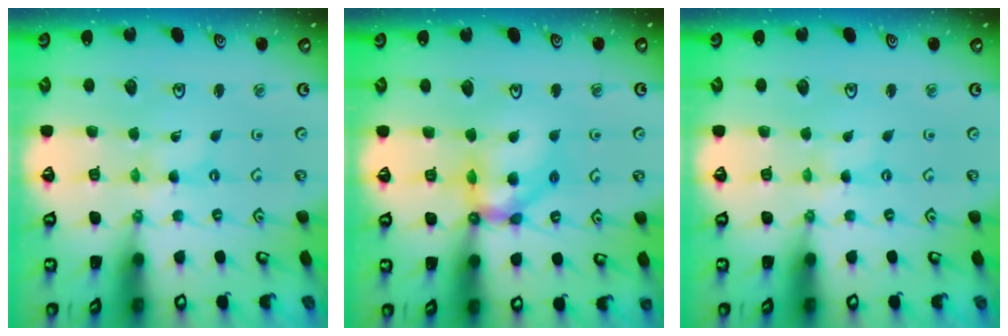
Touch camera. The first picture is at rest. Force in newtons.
{"total": 12.5, "press": 12.4, "slide": 1.6}
{"total": 0.0}